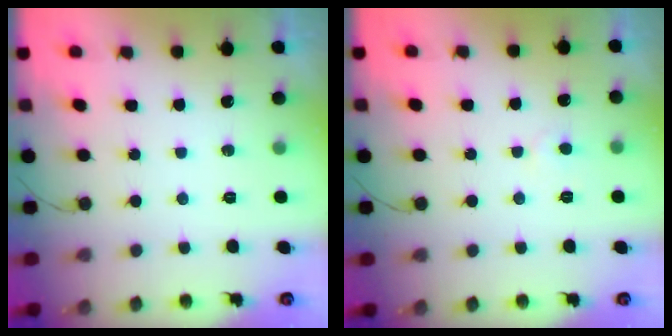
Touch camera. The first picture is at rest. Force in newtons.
{"total": 2.8, "press": 2.8, "slide": 0.3}